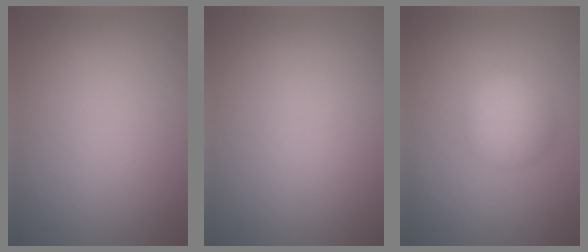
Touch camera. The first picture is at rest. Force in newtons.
{"total": 0.0}
{"total": 2.9, "press": 2.9, "slide": 0.1}